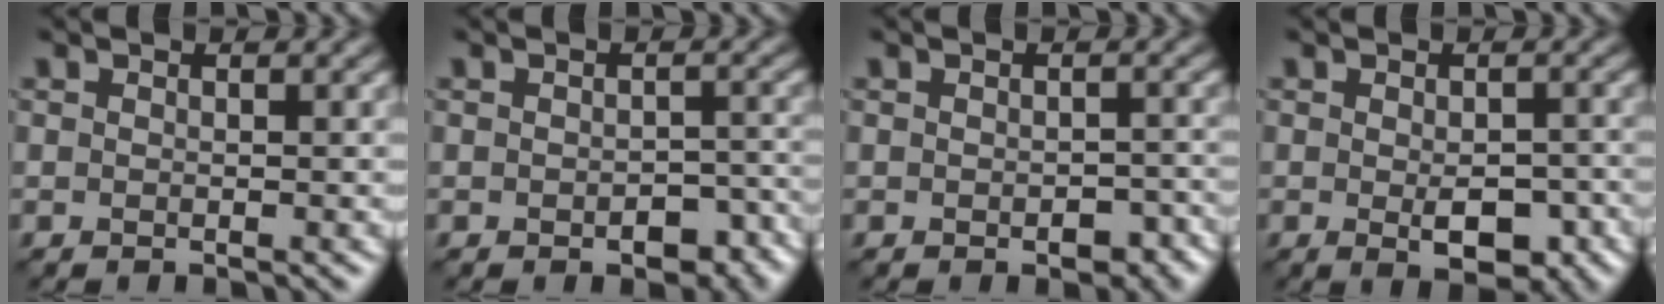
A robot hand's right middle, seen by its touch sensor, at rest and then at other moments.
{"total": 3.2, "force": [-1.3, 1.8, 2.2], "torque": [-0.026, -0.005, -0.012]}
{"total": 2.3, "force": [-0.8, 1.3, 1.7], "torque": [-0.023, -0.006, -0.006]}
{"total": 4.7, "force": [-1.4, 2.2, 3.9], "torque": [-0.057, -0.010, -0.016]}